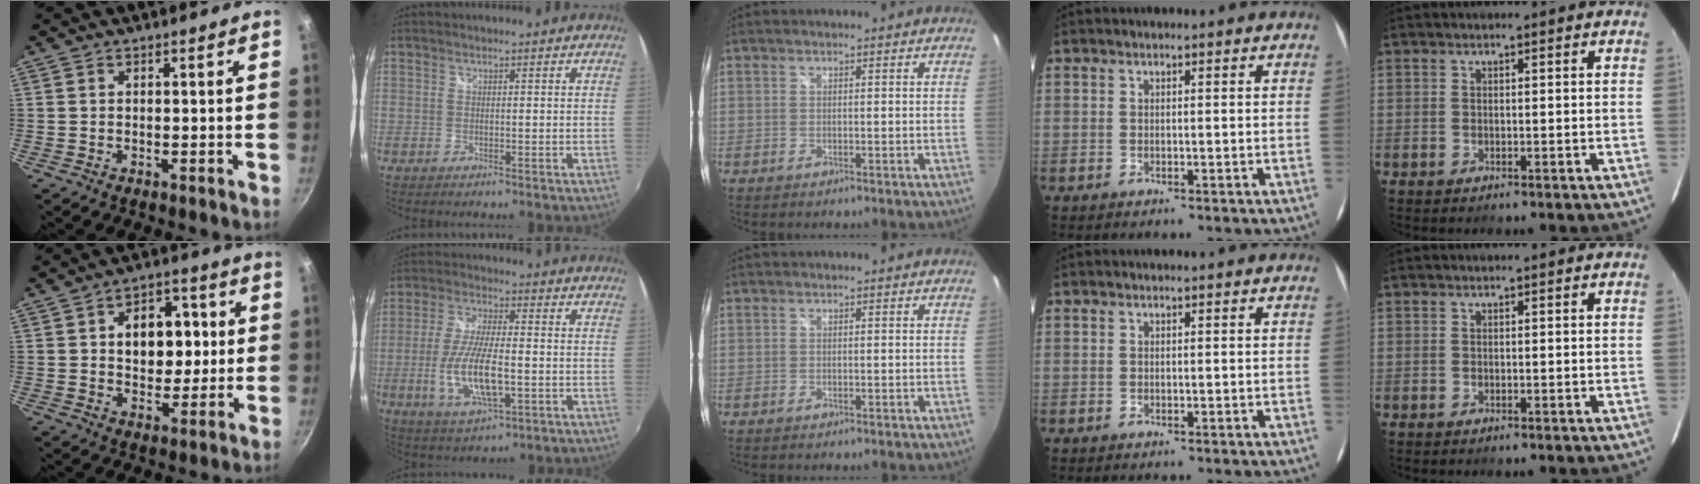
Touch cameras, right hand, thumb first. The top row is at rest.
{"thumb": {"total": 12.0, "force": [1.7, 8.4, 8.3], "torque": [-0.075, 0.008, 0.024]}, "index": {"total": 12.6, "force": [-2.9, 4.3, 11.5], "torque": [-0.235, -0.012, -0.051]}}